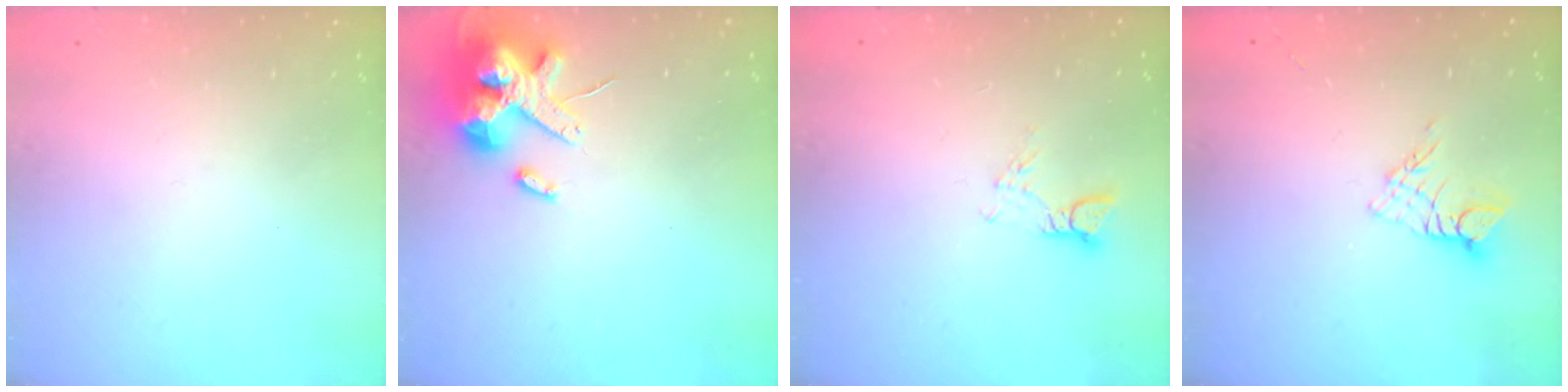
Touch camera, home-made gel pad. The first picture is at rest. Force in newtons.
{"total": 16.4, "press": 16.2, "slide": 2.4}
{"total": 3.5, "press": 3.4, "slide": 0.3}
{"total": 6.5, "press": 6.5, "slide": 0.6}